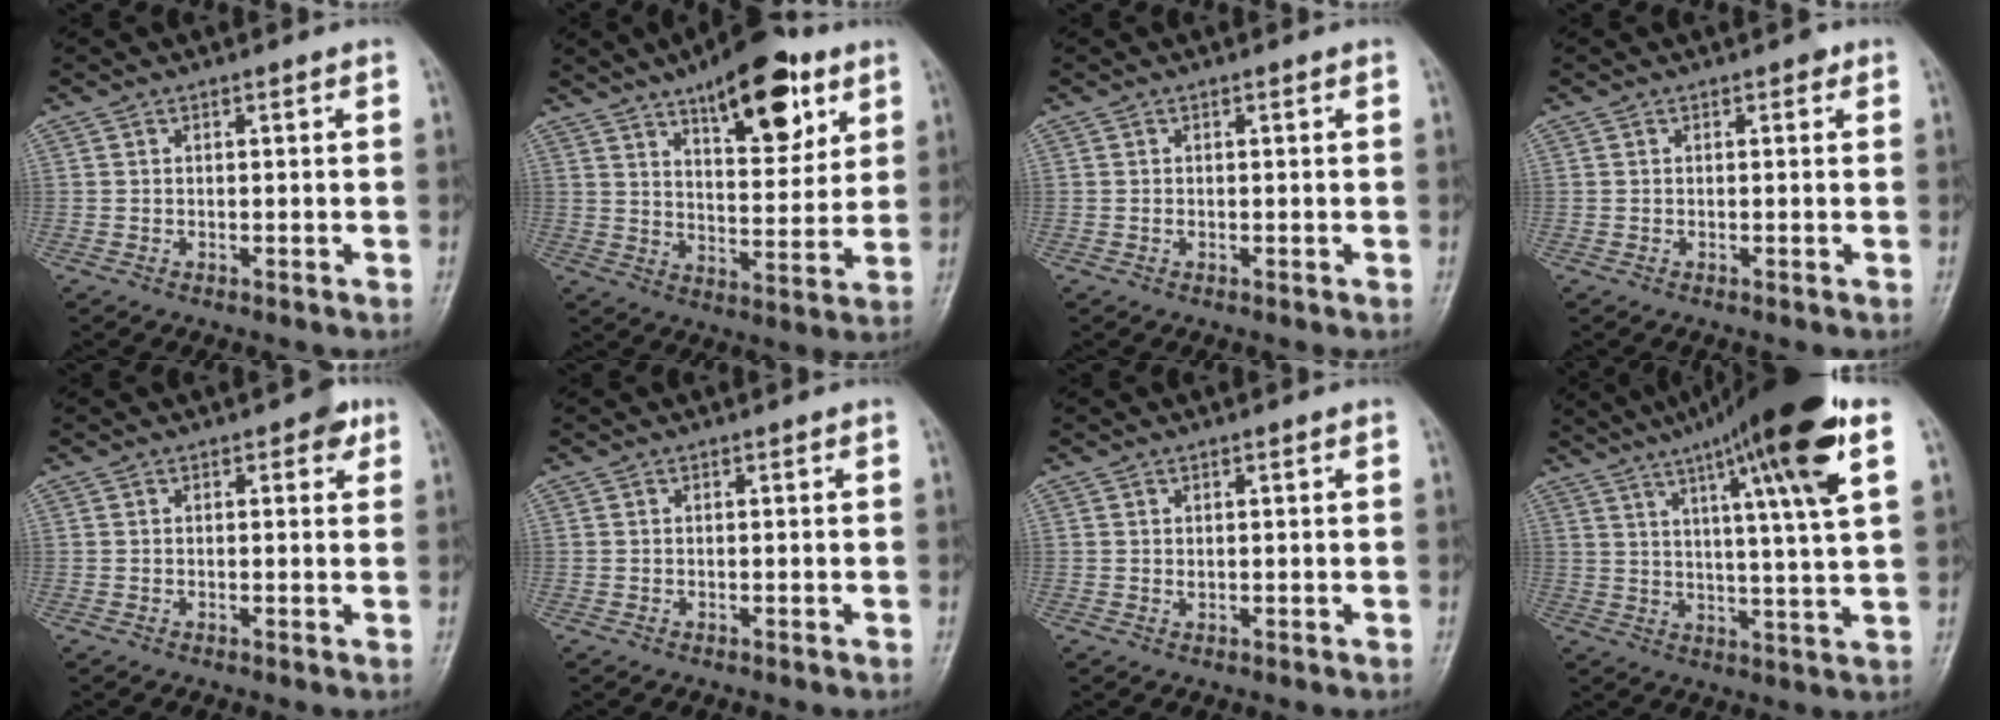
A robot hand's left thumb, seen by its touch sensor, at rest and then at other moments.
{"total": 16.7, "force": [9.3, 6.7, 12.2], "torque": [-0.136, -0.041, 0.141]}
{"total": 0.6, "force": [0.1, 0.2, 0.5], "torque": [-0.005, 0.004, 0.003]}
{"total": 0.9, "force": [0.4, 0.5, 0.6], "torque": [0.001, 0.001, 0.000]}
{"total": 2.6, "force": [1.3, 1.5, 1.8], "torque": [-0.006, -0.001, 0.010]}
{"total": 0.0}
{"total": 0.9, "force": [0.3, 0.4, 0.8], "torque": [-0.012, 0.002, 0.009]}
{"total": 20.5, "force": [10.6, 1.7, 17.5], "torque": [-0.265, -0.015, 0.155]}